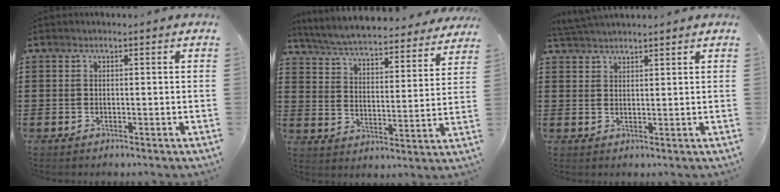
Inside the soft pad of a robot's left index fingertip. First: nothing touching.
{"total": 5.7, "force": [5.5, -0.3, 1.2], "torque": [-0.049, -0.040, 0.092]}
{"total": 2.6, "force": [2.6, 0.0, 0.2], "torque": [-0.008, -0.001, 0.052]}